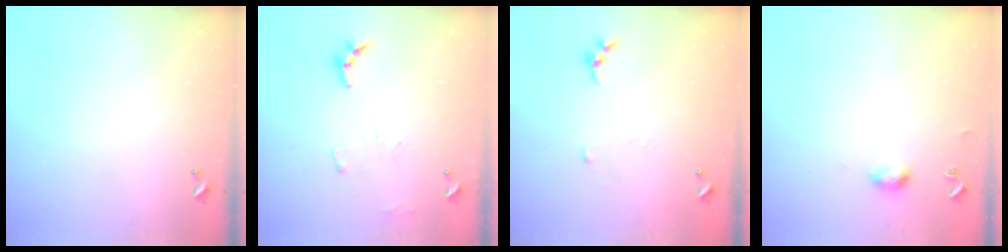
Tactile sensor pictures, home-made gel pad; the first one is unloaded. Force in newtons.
{"total": 7.1, "press": 7.1, "slide": 0.5}
{"total": 3.9, "press": 3.8, "slide": 0.4}
{"total": 3.8, "press": 3.8, "slide": 0.6}